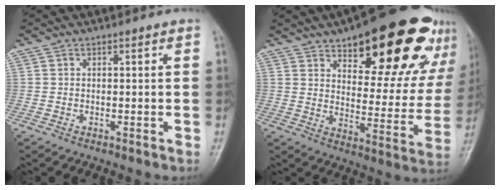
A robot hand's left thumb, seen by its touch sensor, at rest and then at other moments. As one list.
[{"total": 25.4, "force": [15.6, 10.0, 17.4], "torque": [-0.186, -0.056, 0.217]}]